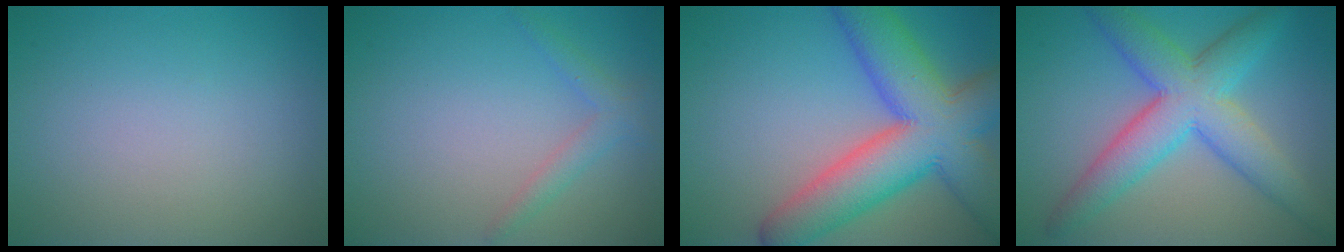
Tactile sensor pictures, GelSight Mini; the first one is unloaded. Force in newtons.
{"total": 1.8, "press": 1.8, "slide": 0.1}
{"total": 11.7, "press": 11.7, "slide": 0.6}
{"total": 7.5, "press": 7.5, "slide": 0.2}